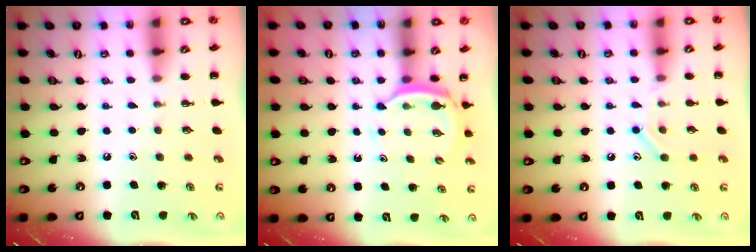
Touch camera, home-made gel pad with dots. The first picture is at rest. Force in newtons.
{"total": 3.9, "press": 3.9, "slide": 0.6}
{"total": 8.3, "press": 8.2, "slide": 1.2}